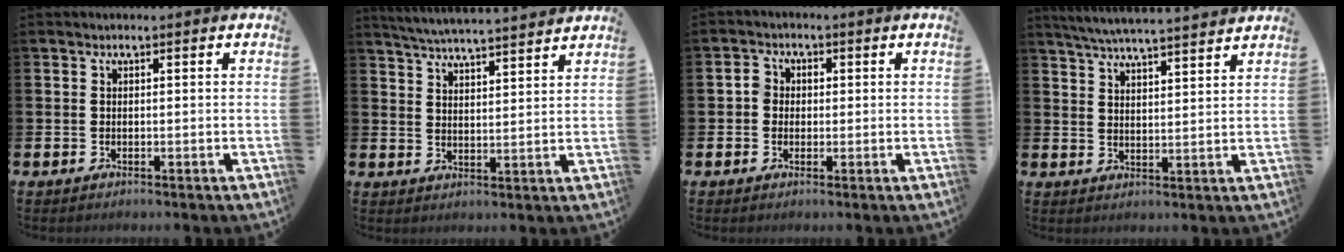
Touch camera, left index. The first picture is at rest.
{"total": 5.2, "force": [5.2, -0.3, 0.5], "torque": [-0.032, -0.033, 0.092]}
{"total": 2.3, "force": [0.1, 2.2, 0.8], "torque": [-0.013, 0.007, -0.003]}
{"total": 5.6, "force": [5.5, -0.3, 1.0], "torque": [-0.042, -0.030, 0.098]}